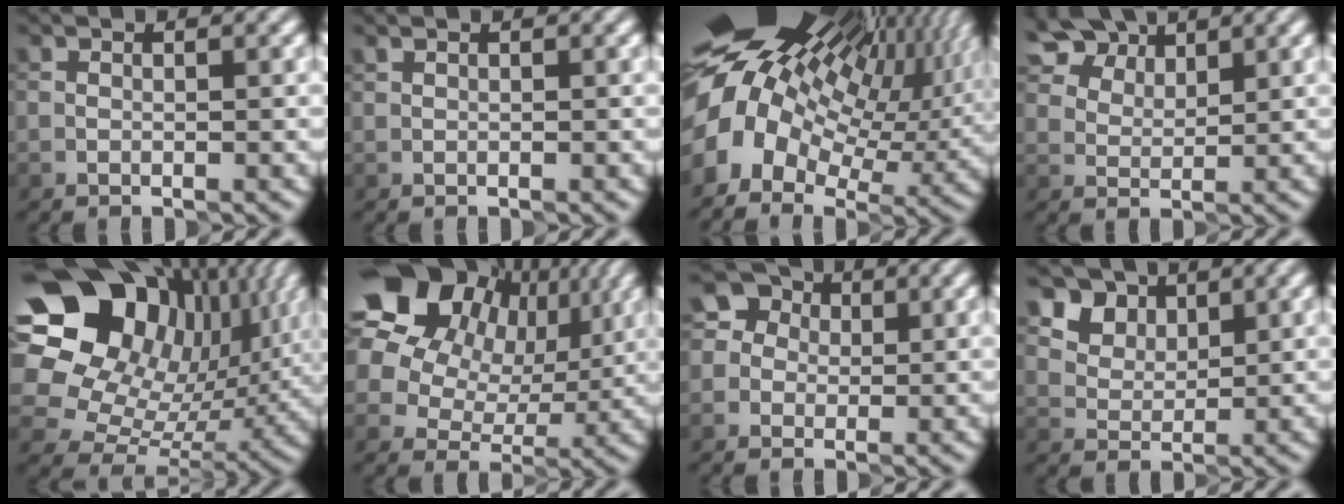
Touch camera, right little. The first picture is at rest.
{"total": 0.5, "force": [0.5, -0.1, 0.2], "torque": [-0.007, 0.004, 0.012]}
{"total": 17.3, "force": [3.4, 10.8, 13.0], "torque": [-0.255, -0.003, 0.076]}
{"total": 6.9, "force": [5.4, 3.4, 2.9], "torque": [-0.074, -0.008, 0.108]}
{"total": 20.1, "force": [7.5, 15.2, 10.9], "torque": [-0.258, 0.026, 0.147]}
{"total": 20.0, "force": [8.2, 15.2, 10.1], "torque": [-0.229, 0.058, 0.116]}
{"total": 6.3, "force": [2.3, 5.5, 2.2], "torque": [-0.046, 0.041, 0.015]}
{"total": 7.5, "force": [4.9, 4.9, 3.0], "torque": [-0.078, 0.003, 0.091]}